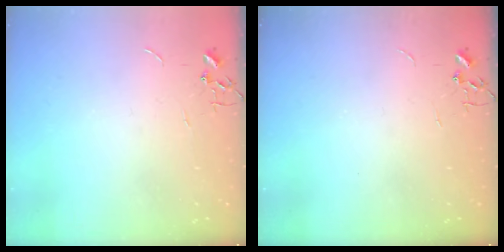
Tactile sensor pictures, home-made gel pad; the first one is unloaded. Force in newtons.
{"total": 0.0}